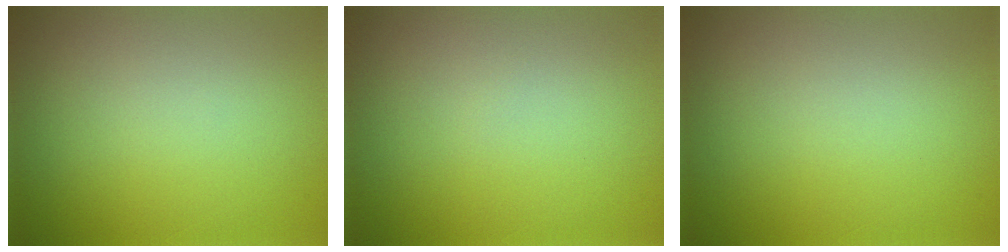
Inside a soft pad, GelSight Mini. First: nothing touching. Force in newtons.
{"total": 0.0}
{"total": 0.0}